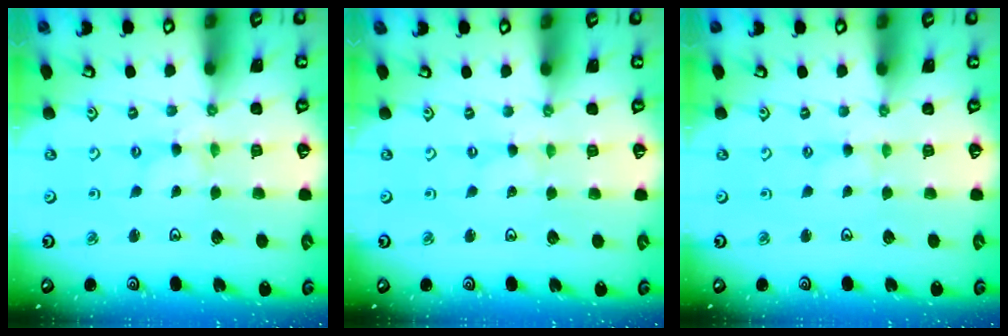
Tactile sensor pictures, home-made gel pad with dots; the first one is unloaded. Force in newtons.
{"total": 0.0}
{"total": 0.9, "press": 0.8, "slide": 0.2}